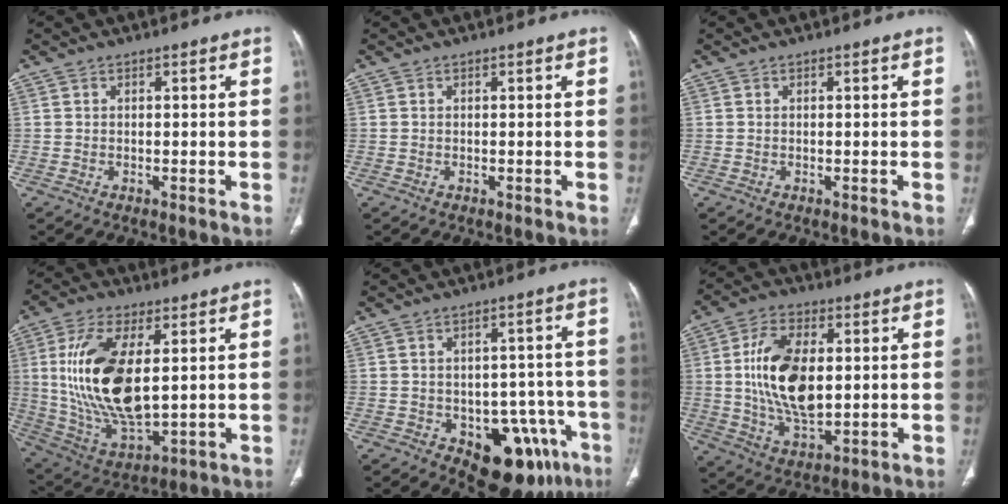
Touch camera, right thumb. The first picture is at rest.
{"total": 0.0}
{"total": 0.0}
{"total": 19.5, "force": [3.1, 9.1, 17.0], "torque": [-0.335, -0.021, 0.070]}
{"total": 15.1, "force": [-7.2, 8.8, 10.0], "torque": [-0.076, 0.036, -0.084]}
{"total": 15.6, "force": [1.5, 8.4, 13.0], "torque": [-0.234, -0.009, 0.033]}